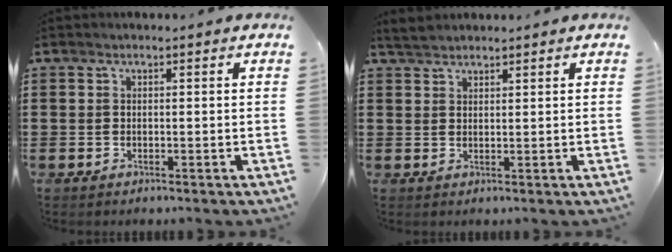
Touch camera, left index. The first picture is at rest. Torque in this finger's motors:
{"motor_torque": [0.18, -0.06, 0.09, 0.04]}